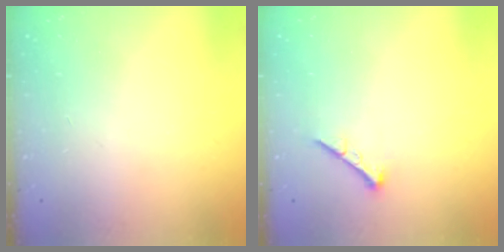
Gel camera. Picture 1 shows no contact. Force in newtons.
{"total": 0.0}